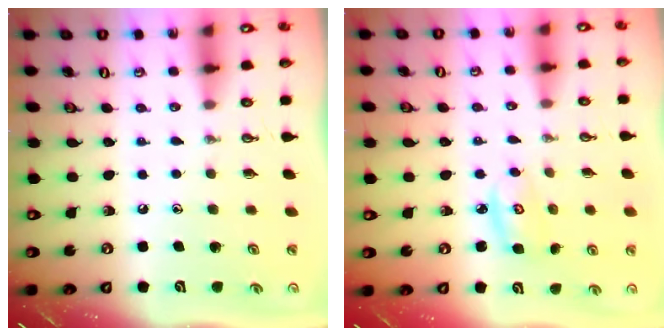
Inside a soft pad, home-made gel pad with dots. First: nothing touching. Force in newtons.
{"total": 3.6, "press": 3.6, "slide": 0.3}